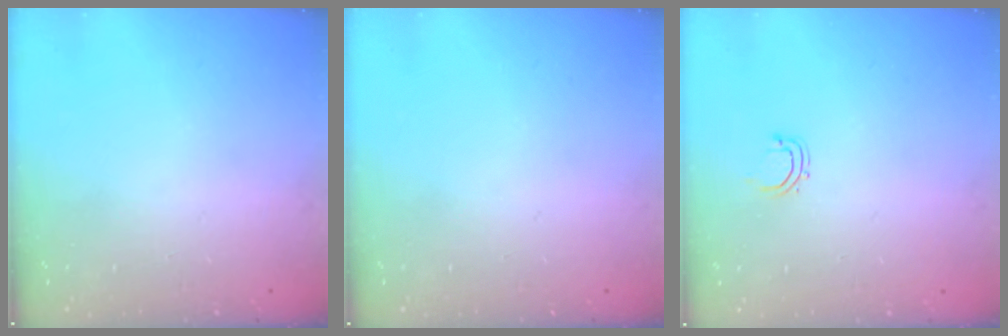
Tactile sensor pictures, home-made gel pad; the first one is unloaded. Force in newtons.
{"total": 0.0}
{"total": 2.8, "press": 2.7, "slide": 0.5}